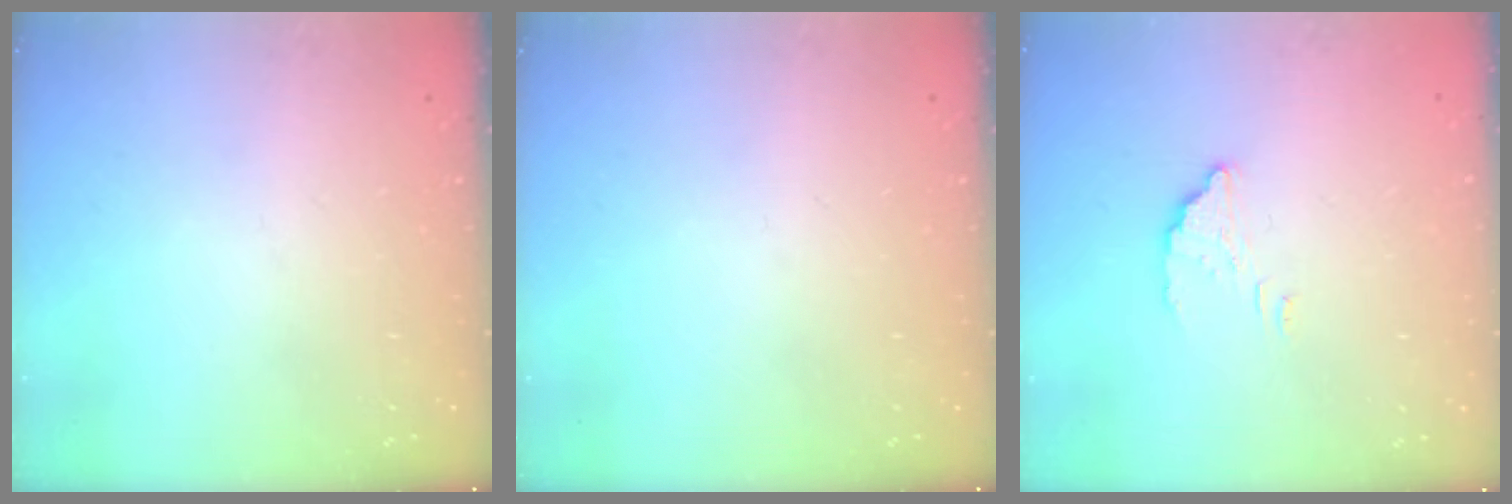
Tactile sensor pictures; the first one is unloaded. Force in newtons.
{"total": 0.0}
{"total": 2.9, "press": 2.9, "slide": 0.3}